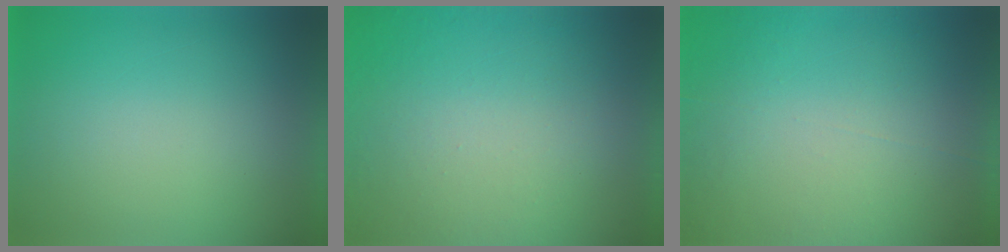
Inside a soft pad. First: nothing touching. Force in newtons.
{"total": 7.6}
{"total": 7.3}